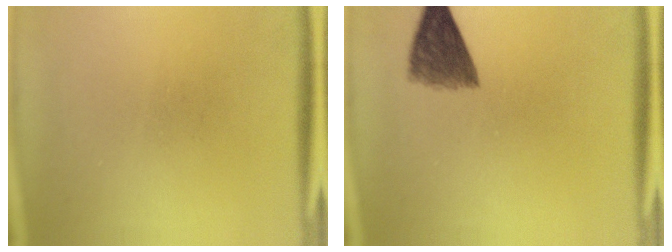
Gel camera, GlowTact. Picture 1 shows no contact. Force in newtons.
{"total": 6.0}